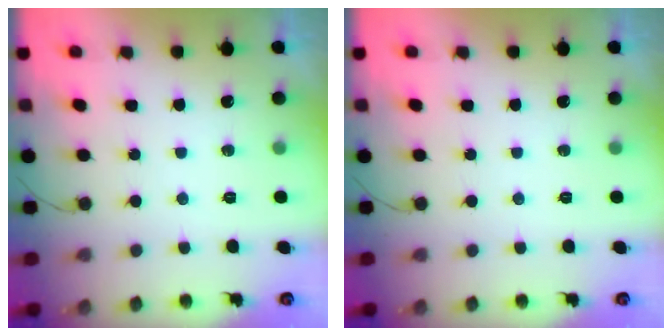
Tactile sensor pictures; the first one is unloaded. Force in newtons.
{"total": 0.0}